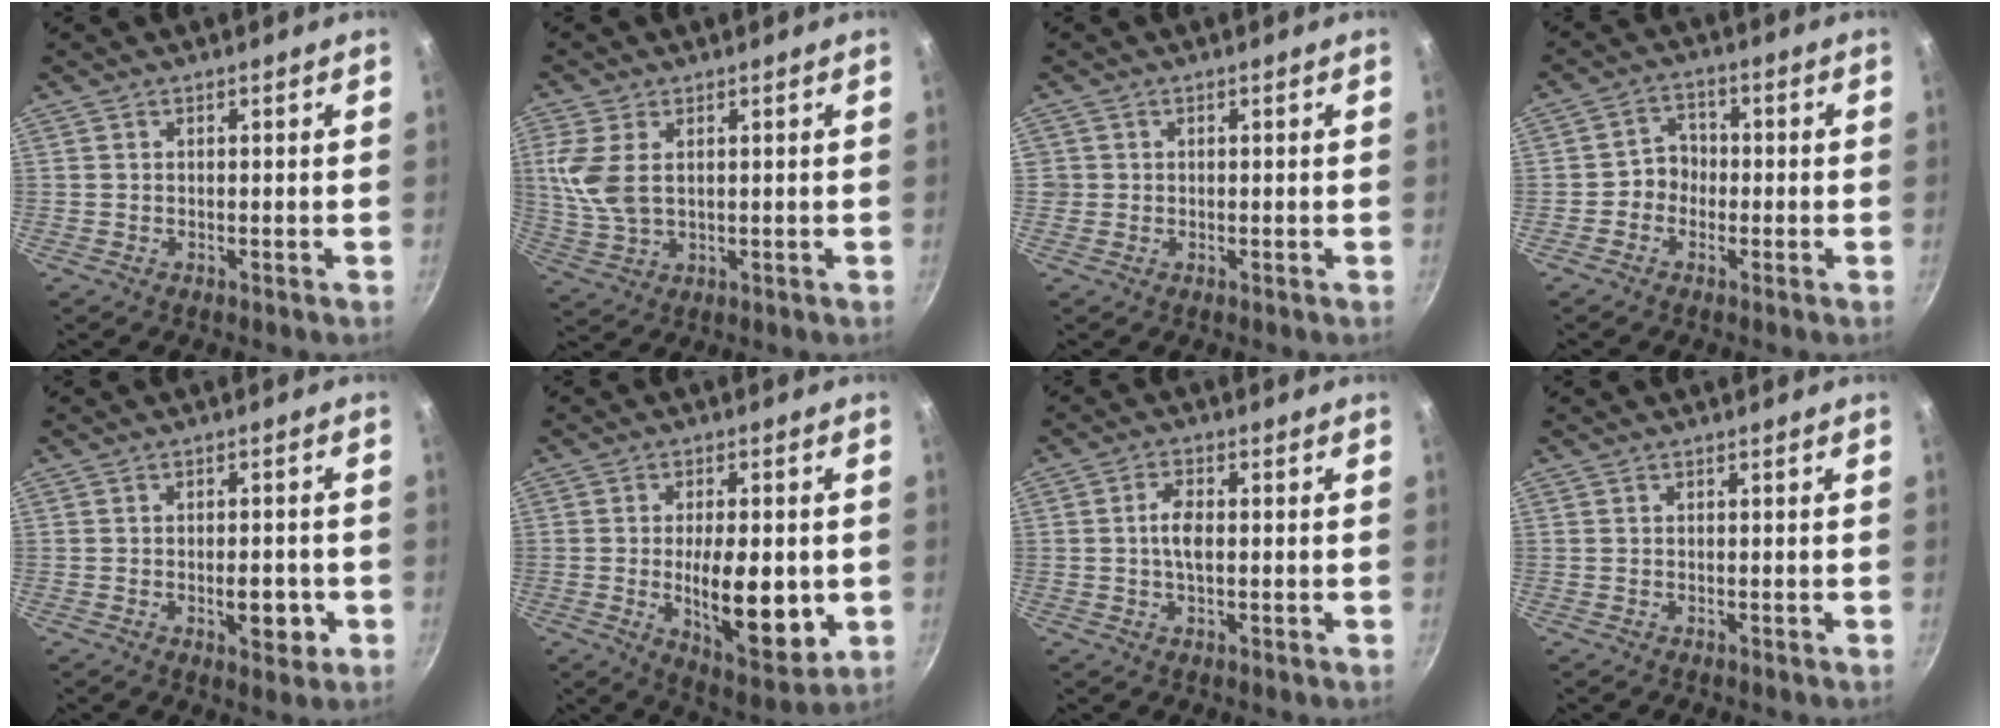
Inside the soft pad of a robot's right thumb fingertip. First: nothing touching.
{"total": 8.2, "force": [1.6, 4.9, 6.4], "torque": [-0.138, -0.003, 0.039]}
{"total": 1.3, "force": [-0.1, 1.3, 0.2], "torque": [0.004, 0.006, -0.002]}
{"total": 4.3, "force": [-1.2, 3.8, 1.7], "torque": [0.008, 0.020, -0.029]}
{"total": 5.7, "force": [-1.6, 2.9, 4.7], "torque": [-0.040, 0.006, -0.018]}
{"total": 15.2, "force": [-1.7, 6.2, 13.7], "torque": [-0.190, -0.018, -0.018]}
{"total": 4.5, "force": [0.1, 2.2, 3.9], "torque": [-0.078, 0.008, -0.003]}
{"total": 0.0}